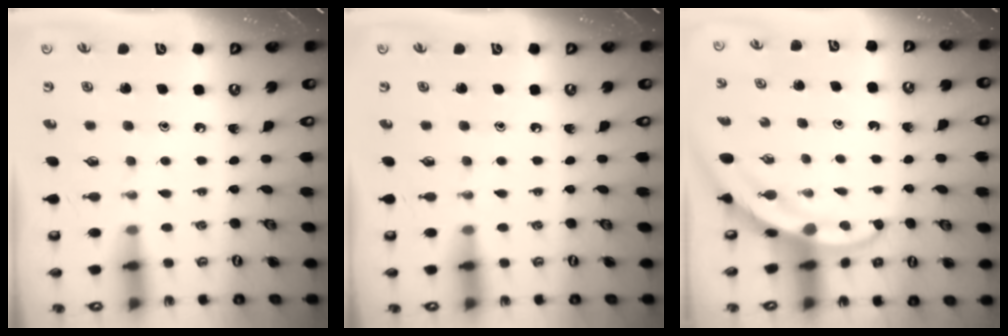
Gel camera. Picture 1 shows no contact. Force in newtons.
{"total": 0.0}
{"total": 3.6, "press": 3.5, "slide": 0.4}